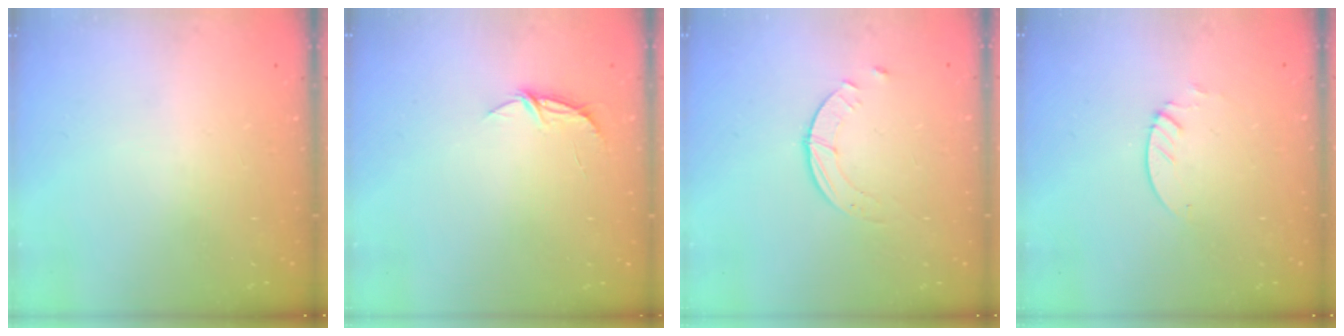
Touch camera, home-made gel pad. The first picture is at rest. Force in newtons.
{"total": 5.6, "press": 5.6, "slide": 0.4}
{"total": 2.5, "press": 2.5, "slide": 0.3}
{"total": 1.3, "press": 1.3, "slide": 0.1}